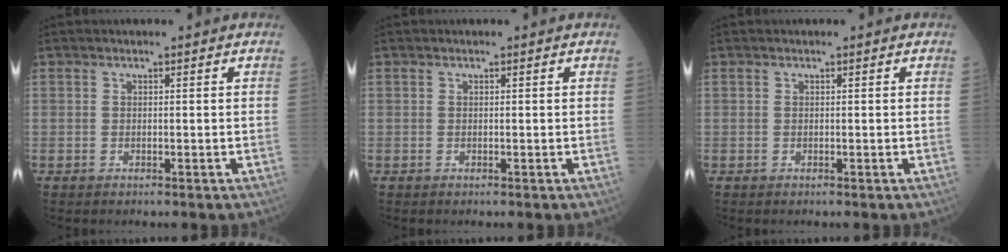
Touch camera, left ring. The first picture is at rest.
{"total": 0.0}
{"total": 0.0}